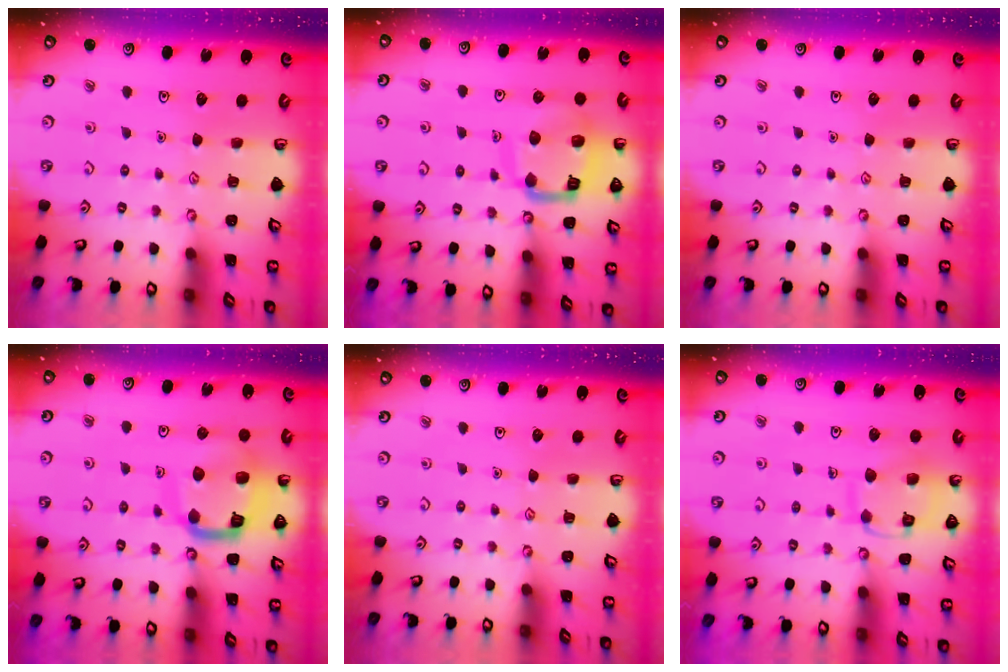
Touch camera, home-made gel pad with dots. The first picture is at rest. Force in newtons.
{"total": 14.5, "press": 14.4, "slide": 1.5}
{"total": 0.0}
{"total": 13.5, "press": 13.4, "slide": 1.3}
{"total": 0.0}
{"total": 12.1, "press": 12.0, "slide": 0.9}